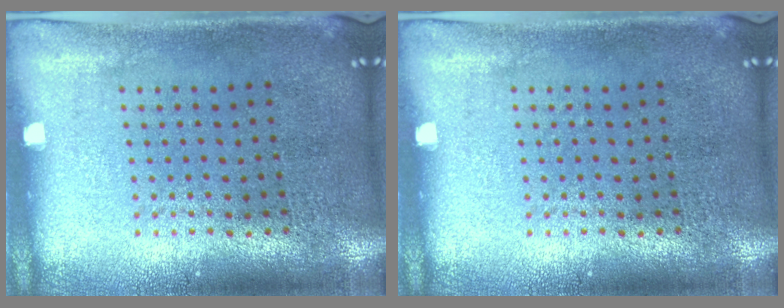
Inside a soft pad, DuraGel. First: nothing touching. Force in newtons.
{"total": 0.0}